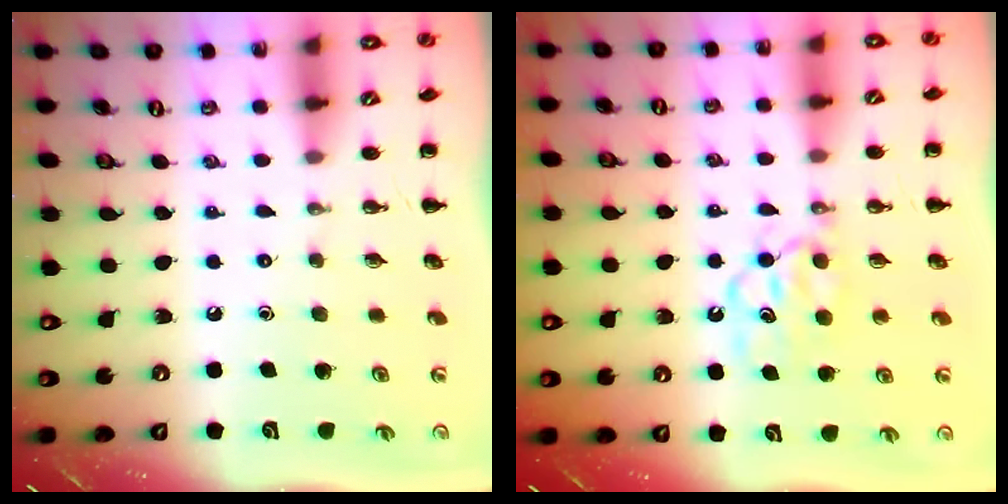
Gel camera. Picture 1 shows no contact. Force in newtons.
{"total": 7.0, "press": 7.0, "slide": 0.6}